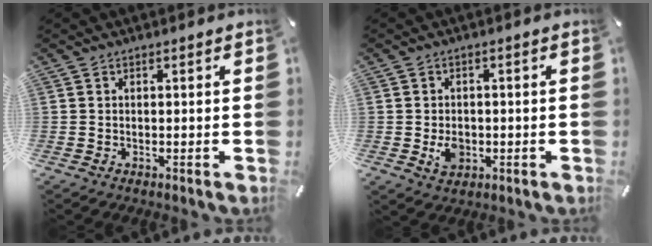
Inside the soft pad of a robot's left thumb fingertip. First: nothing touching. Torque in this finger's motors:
{"motor_torque": [0.18, 0.96, 0.32, -0.23, 0.00]}